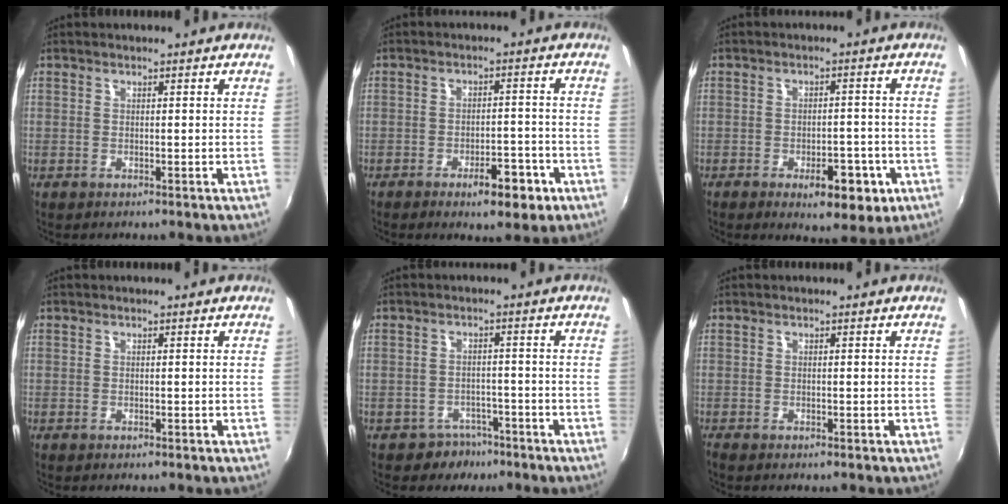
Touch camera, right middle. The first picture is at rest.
{"total": 6.7, "force": [-3.9, 2.6, 4.8], "torque": [-0.079, 0.003, -0.045]}
{"total": 8.3, "force": [-4.0, 3.9, 6.2], "torque": [-0.097, -0.003, -0.045]}
{"total": 0.0}
{"total": 4.7, "force": [-3.4, 3.3, 0.2], "torque": [-0.012, 0.014, -0.046]}
{"total": 0.6, "force": [-0.6, 0.1, 0.1], "torque": [-0.003, -0.004, -0.013]}